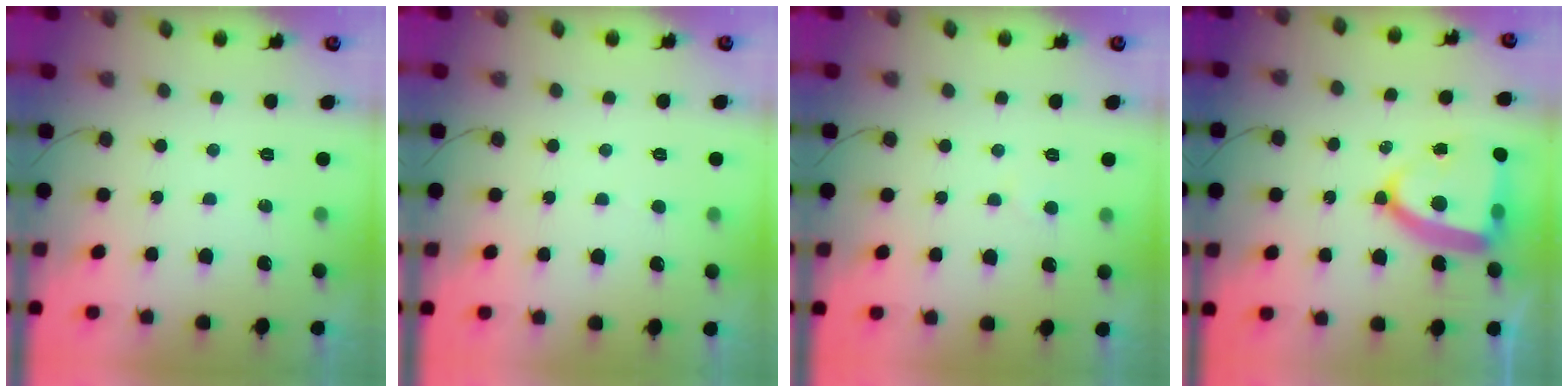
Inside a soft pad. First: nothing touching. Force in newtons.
{"total": 2.5, "press": 2.5, "slide": 0.2}
{"total": 2.0, "press": 2.0, "slide": 0.2}
{"total": 15.7, "press": 15.6, "slide": 1.4}